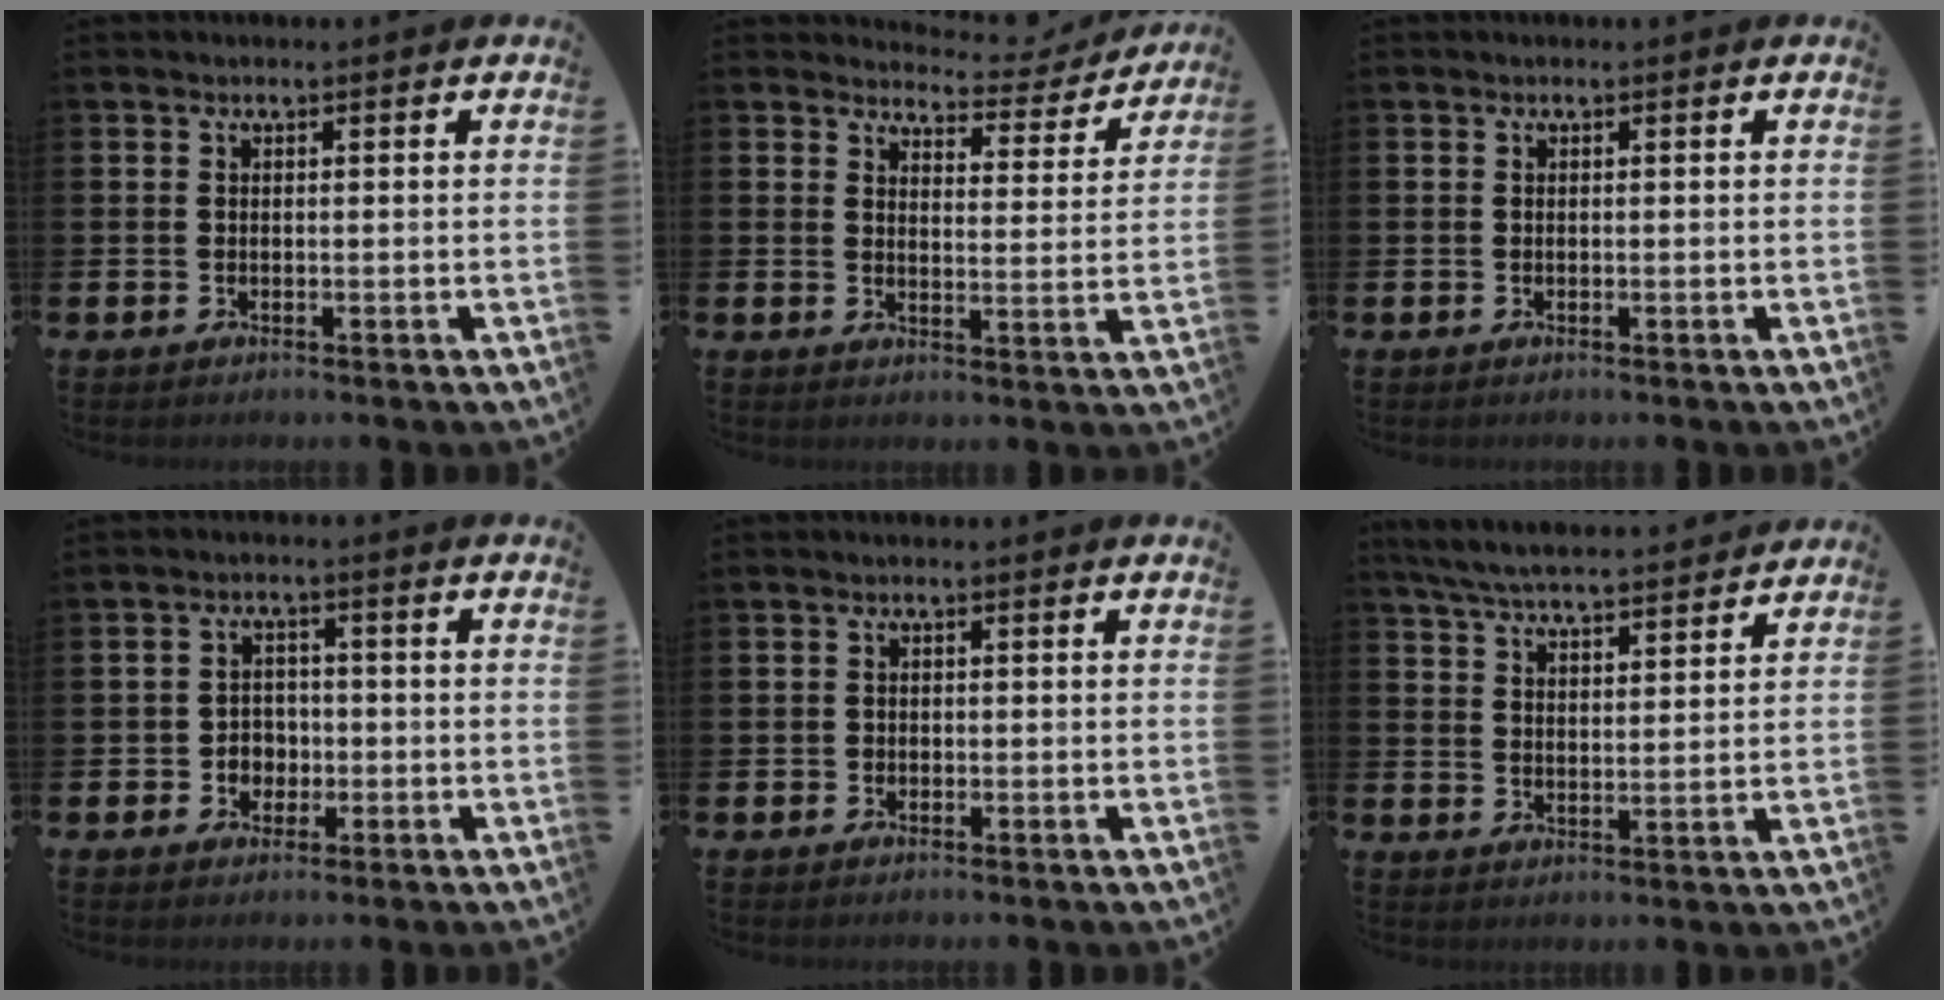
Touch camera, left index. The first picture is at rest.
{"total": 4.0, "force": [3.9, 1.2, 0.3], "torque": [-0.013, -0.034, 0.062]}
{"total": 0.0}
{"total": 2.8, "force": [-0.9, 2.5, 0.8], "torque": [-0.014, 0.004, -0.025]}
{"total": 0.7, "force": [-0.2, 0.7, 0.1], "torque": [-0.003, 0.005, -0.006]}
{"total": 6.2, "force": [6.0, 0.4, 1.4], "torque": [-0.046, -0.034, 0.107]}